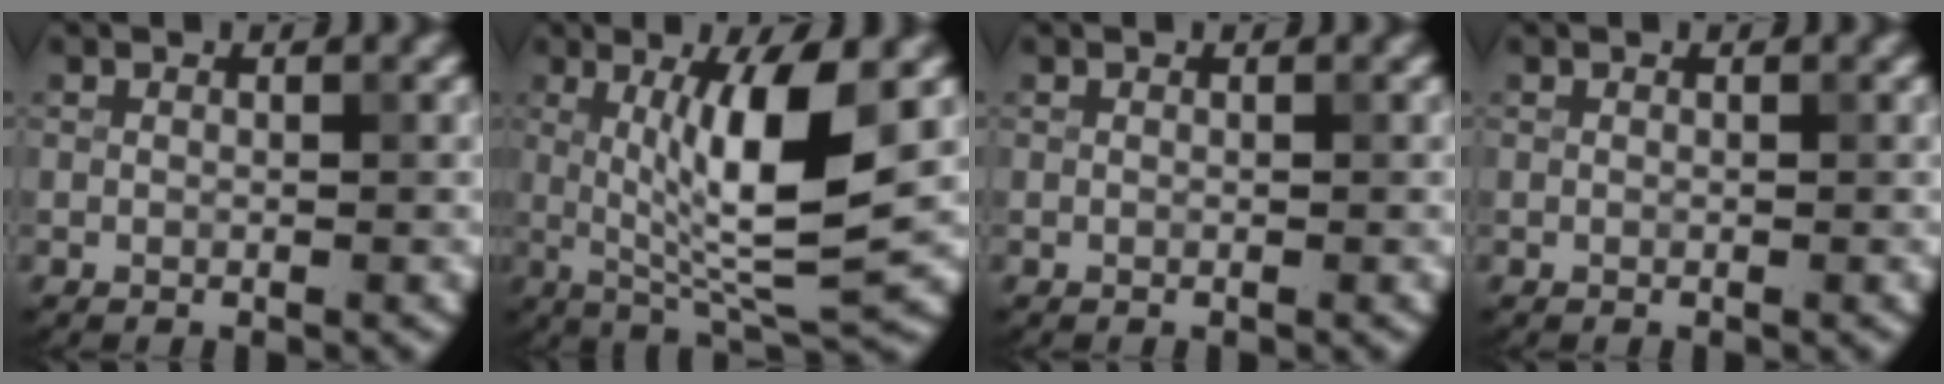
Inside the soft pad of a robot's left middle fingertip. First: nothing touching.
{"total": 8.4, "force": [1.0, 1.7, 8.2], "torque": [-0.129, -0.011, 0.024]}
{"total": 0.0}
{"total": 0.0}